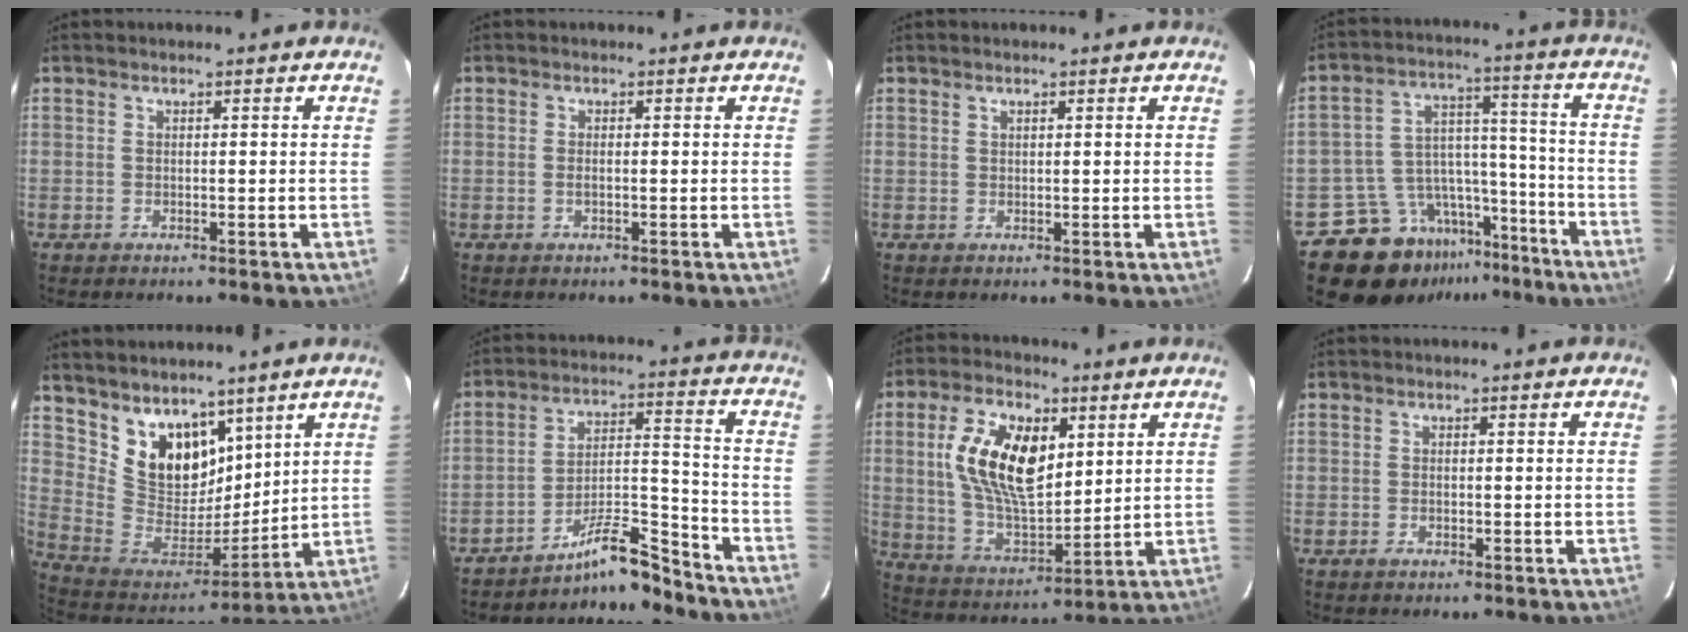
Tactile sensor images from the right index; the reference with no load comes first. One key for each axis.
{"total": 1.1, "fx": -0.2, "fy": 0.2, "fz": 1.0, "tx": -0.022, "ty": 0.001, "tz": -0.005}
{"total": 0.5, "fx": 0.5, "fy": 0.2, "fz": 0.2, "tx": -0.003, "ty": 0.002, "tz": 0.009}
{"total": 15.8, "fx": -12.7, "fy": 9.0, "fz": 2.9, "tx": -0.063, "ty": 0.065, "tz": -0.182}
{"total": 10.2, "fx": 7.0, "fy": 6.5, "fz": 3.4, "tx": -0.057, "ty": -0.003, "tz": 0.147}
{"total": 10.6, "fx": -9.9, "fy": 1.3, "fz": 3.5, "tx": -0.067, "ty": 0.034, "tz": -0.167}
{"total": 16.6, "fx": 4.8, "fy": 8.6, "fz": 13.4, "tx": -0.256, "ty": 0.011, "tz": 0.100}
{"total": 0.6, "fx": -0.2, "fy": 0.3, "fz": 0.5, "tx": -0.009, "ty": 0.000, "tz": -0.005}